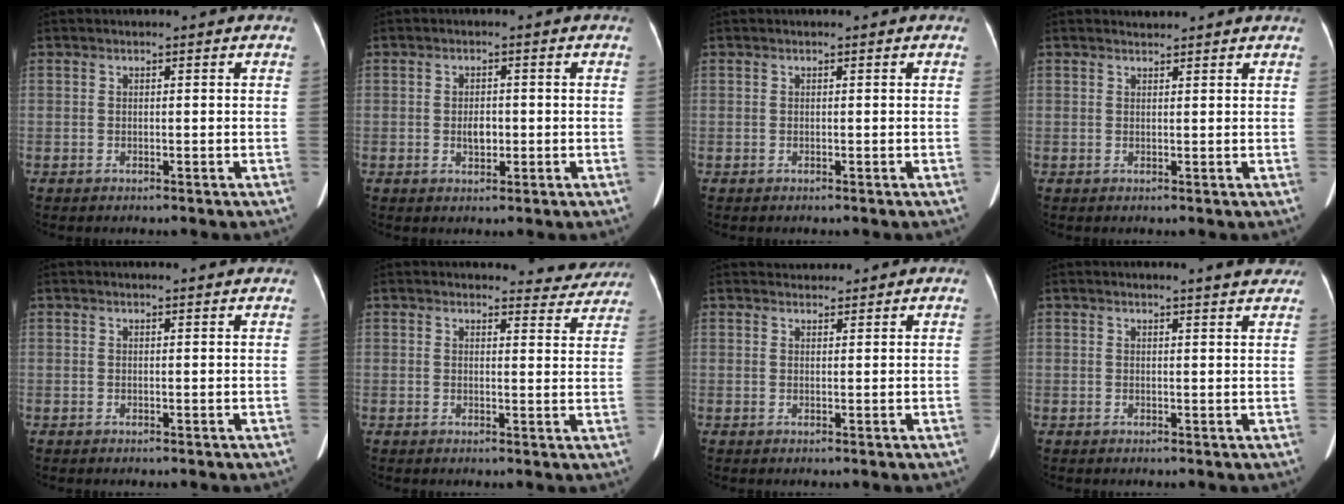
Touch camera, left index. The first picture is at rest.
{"total": 2.3, "force": [-0.4, 1.3, 1.8], "torque": [-0.030, 0.002, -0.003]}
{"total": 0.0}
{"total": 1.5, "force": [1.5, -0.1, -0.2], "torque": [-0.008, 0.007, 0.024]}
{"total": 2.4, "force": [2.3, -0.2, 0.5], "torque": [-0.007, 0.008, 0.025]}
{"total": 6.0, "force": [5.9, 1.2, -0.3], "torque": [0.018, -0.021, 0.048]}
{"total": 2.2, "force": [2.2, 0.3, -0.2], "torque": [0.000, 0.017, 0.039]}
{"total": 4.2, "force": [4.0, 0.1, 1.4], "torque": [-0.021, -0.005, 0.033]}